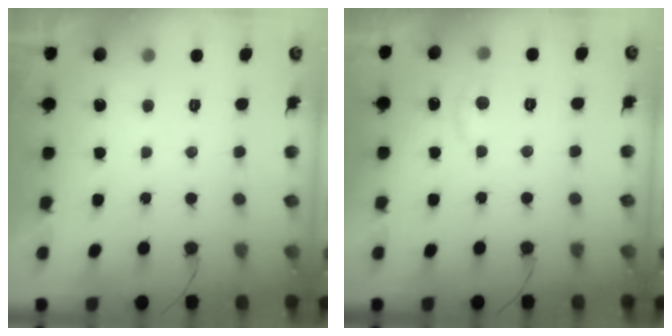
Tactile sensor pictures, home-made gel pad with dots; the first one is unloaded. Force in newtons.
{"total": 5.4, "press": 5.4, "slide": 0.7}